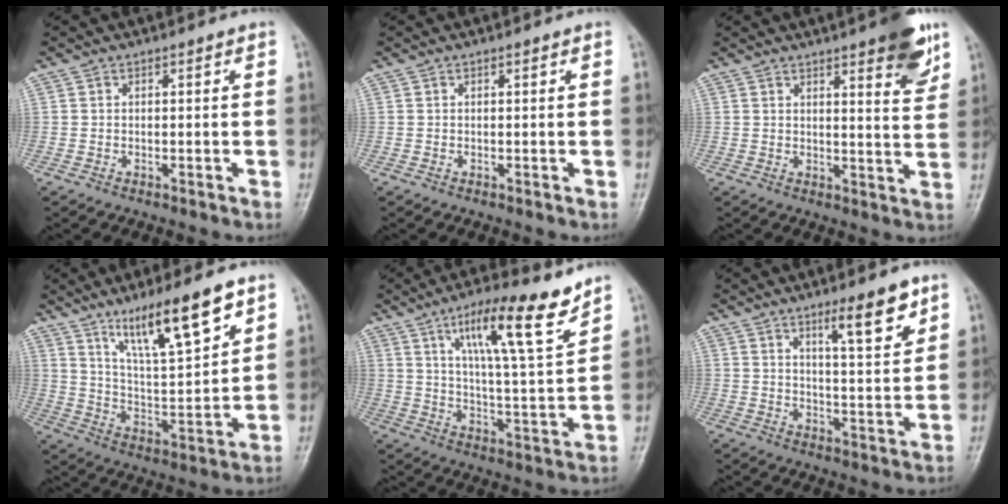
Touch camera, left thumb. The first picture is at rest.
{"total": 0.0}
{"total": 9.2, "force": [5.6, 2.0, 7.0], "torque": [-0.071, -0.030, 0.069]}
{"total": 15.8, "force": [9.8, 3.2, 11.9], "torque": [-0.188, -0.049, 0.181]}
{"total": 15.3, "force": [9.6, 2.4, 11.6], "torque": [-0.180, -0.050, 0.162]}
{"total": 9.0, "force": [5.6, 1.7, 6.8], "torque": [-0.092, -0.040, 0.089]}